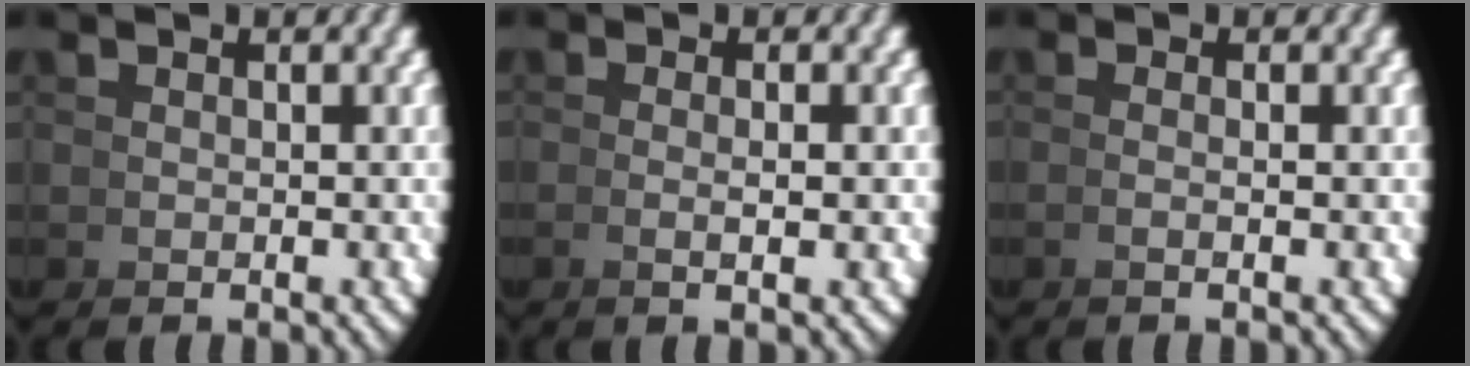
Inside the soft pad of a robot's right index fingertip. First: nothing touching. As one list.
[{"total": 1.7, "force": [-0.1, -0.7, 1.5], "torque": [-0.029, 0.002, -0.002]}, {"total": 1.4, "force": [-0.3, -1.1, 0.8], "torque": [-0.017, 0.003, -0.005]}]